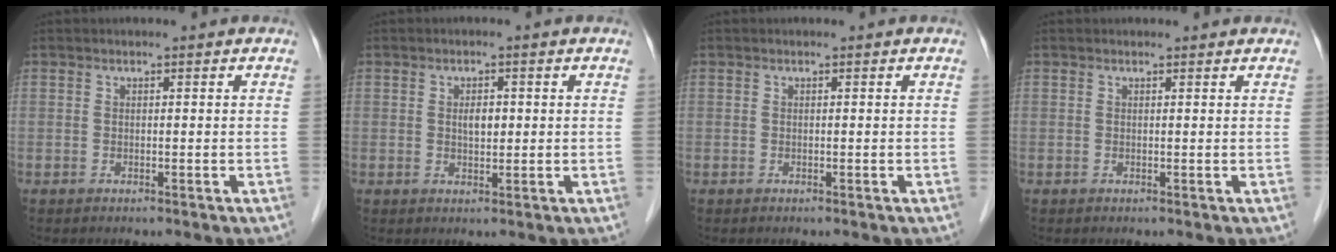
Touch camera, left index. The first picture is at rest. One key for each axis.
{"total": 2.2, "fx": 0.3, "fy": 0.9, "fz": 1.9, "tx": -0.034, "ty": -0.001, "tz": 0.005}
{"total": 0.0}
{"total": 1.2, "fx": 1.1, "fy": 0.3, "fz": 0.1, "tx": -0.013, "ty": 0.005, "tz": 0.011}